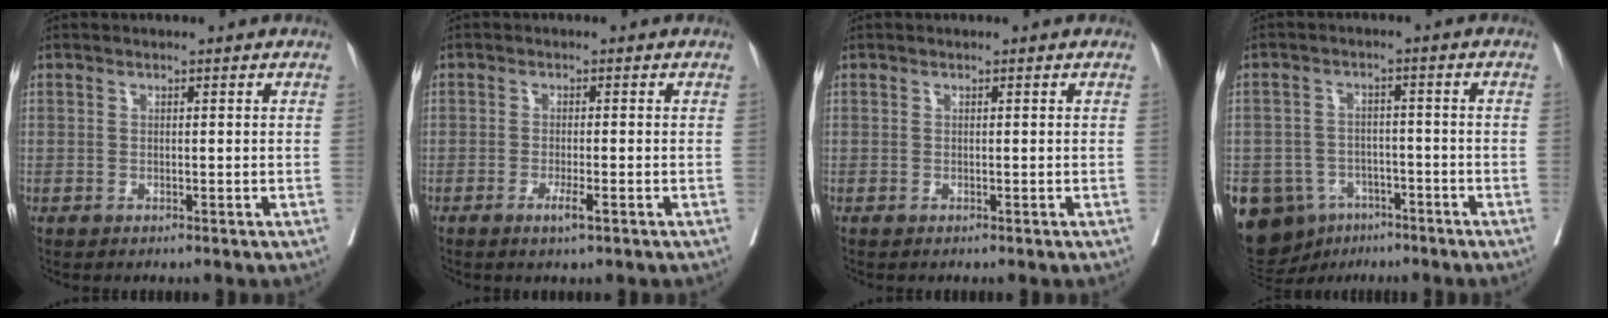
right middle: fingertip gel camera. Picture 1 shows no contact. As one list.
[{"total": 2.3, "force": [-1.2, 0.0, 2.0], "torque": [-0.032, -0.004, -0.021]}, {"total": 0.0}, {"total": 15.3, "force": [-8.0, 11.8, 5.4], "torque": [-0.140, 0.018, -0.107]}]